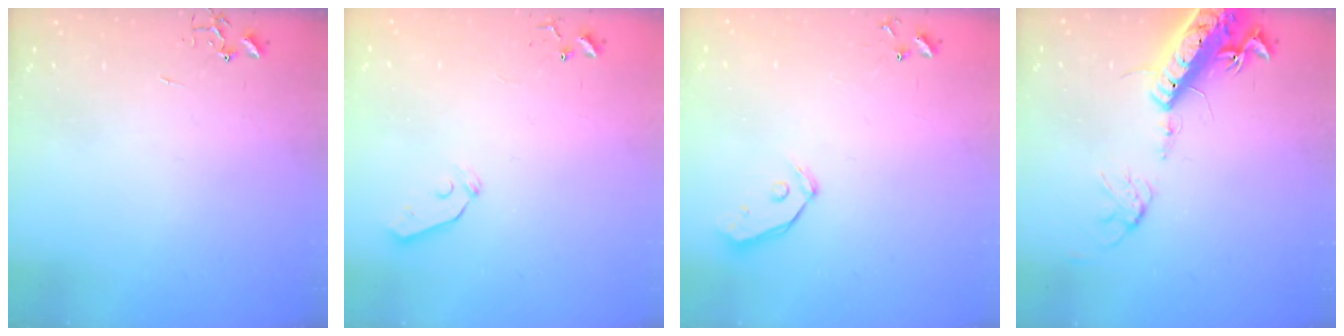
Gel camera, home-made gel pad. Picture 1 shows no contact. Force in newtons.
{"total": 3.8, "press": 3.8, "slide": 0.3}
{"total": 4.8, "press": 4.8, "slide": 0.5}
{"total": 18.0, "press": 17.6, "slide": 4.1}